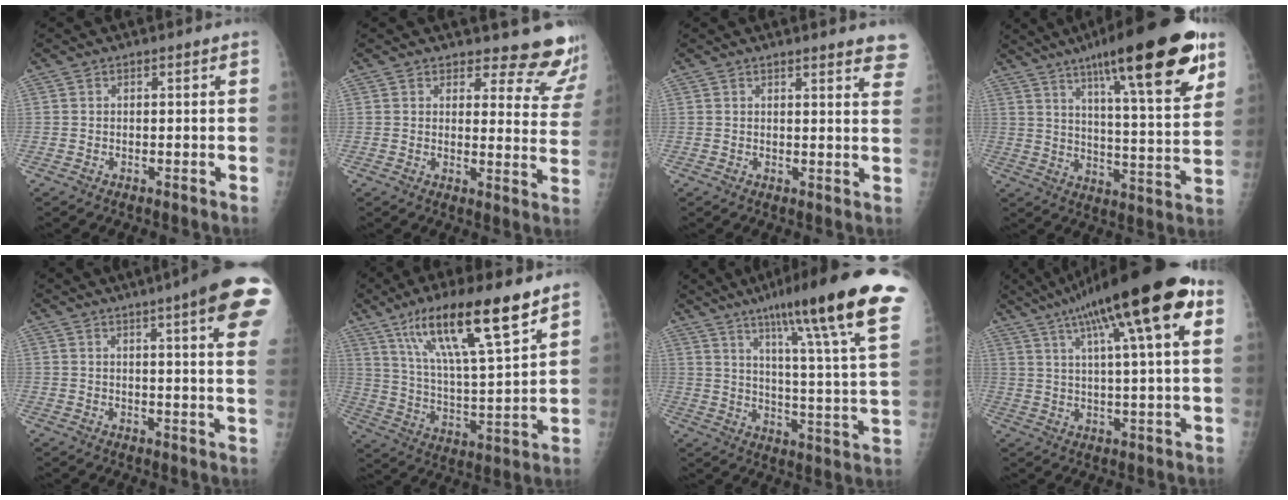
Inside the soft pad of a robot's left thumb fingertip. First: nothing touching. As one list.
[{"total": 13.3, "force": [12.6, 4.1, 1.7], "torque": [0.032, -0.122, 0.116]}, {"total": 8.4, "force": [7.4, 1.5, 3.7], "torque": [-0.015, -0.029, 0.064]}, {"total": 25.0, "force": [14.3, 5.1, 19.8], "torque": [-0.278, -0.041, 0.215]}, {"total": 15.3, "force": [8.2, 1.5, 12.8], "torque": [-0.149, -0.023, 0.089]}, {"total": 19.2, "force": [12.1, 3.3, 14.6], "torque": [-0.241, -0.046, 0.217]}, {"total": 26.2, "force": [15.9, 2.5, 20.8], "torque": [-0.293, -0.047, 0.226]}, {"total": 22.2, "force": [10.6, 4.1, 19.0], "torque": [-0.302, 0.012, 0.162]}]